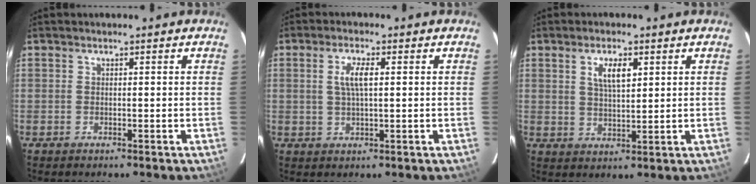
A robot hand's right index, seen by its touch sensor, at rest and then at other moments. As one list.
[{"total": 4.1, "force": [0.8, 1.2, 3.9], "torque": [-0.076, 0.004, 0.018]}, {"total": 5.0, "force": [2.0, 1.8, 4.1], "torque": [-0.074, 0.004, 0.037]}]